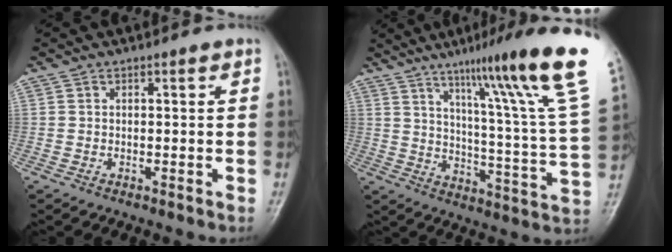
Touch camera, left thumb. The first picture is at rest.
{"total": 23.9, "force": [14.4, 0.7, 19.0], "torque": [-0.258, -0.065, 0.205]}